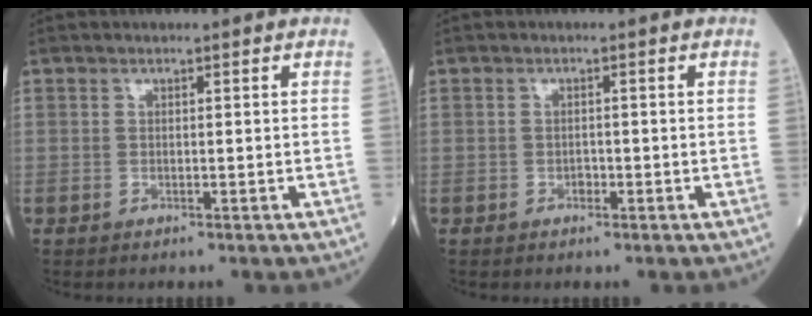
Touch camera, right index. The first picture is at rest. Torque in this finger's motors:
{"motor_torque": [0.14, -0.03, -0.02, -0.01]}